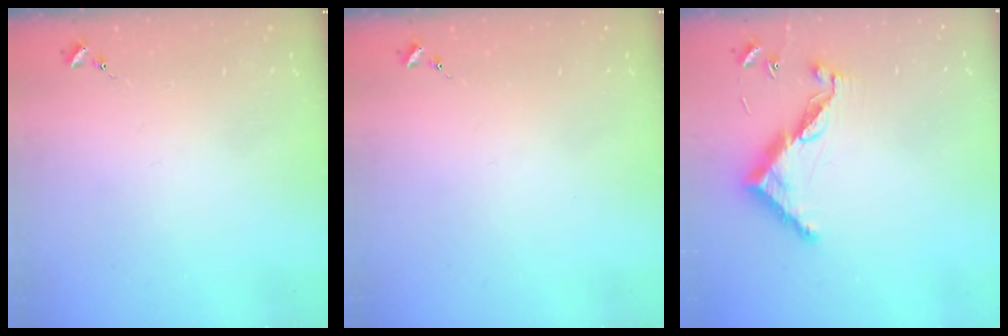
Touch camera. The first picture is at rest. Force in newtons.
{"total": 0.0}
{"total": 10.9, "press": 10.9, "slide": 0.4}